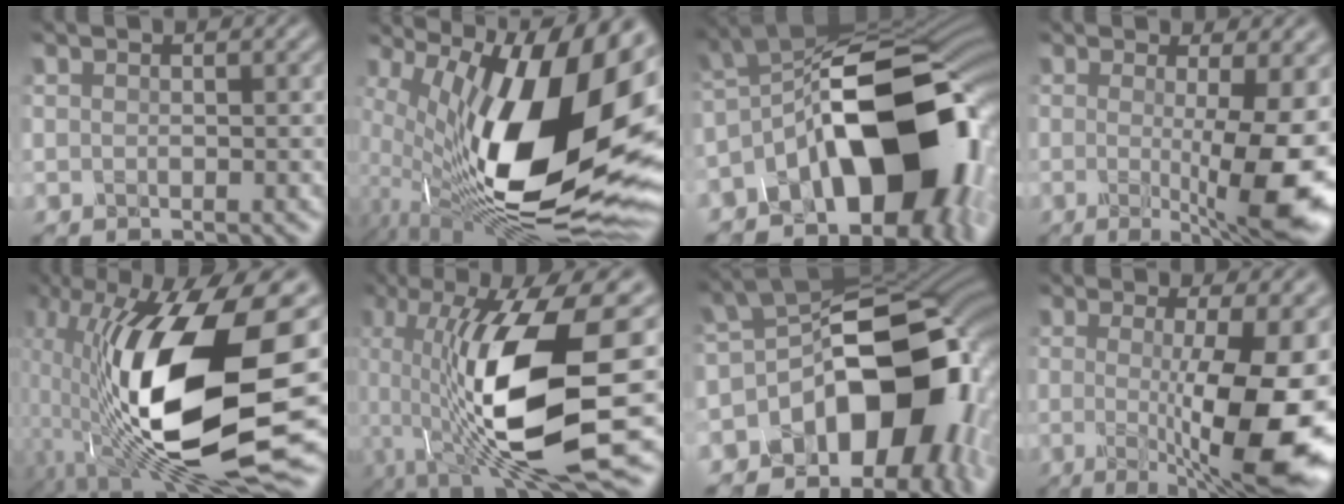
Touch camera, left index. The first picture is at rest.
{"total": 18.4, "force": [-0.1, 7.3, 16.9], "torque": [-0.287, -0.012, -0.010]}
{"total": 16.9, "force": [-5.9, 9.4, 12.7], "torque": [-0.152, -0.004, -0.104]}
{"total": 8.9, "force": [-0.9, 1.3, 8.7], "torque": [-0.125, -0.014, -0.014]}
{"total": 16.5, "force": [-2.6, 5.6, 15.3], "torque": [-0.278, -0.004, -0.057]}
{"total": 13.8, "force": [-2.9, 3.2, 13.1], "torque": [-0.239, -0.016, -0.051]}
{"total": 16.1, "force": [-5.8, 10.3, 11.0], "torque": [-0.115, -0.010, -0.101]}
{"total": 11.5, "force": [-1.4, 2.1, 11.2], "torque": [-0.154, -0.018, -0.021]}